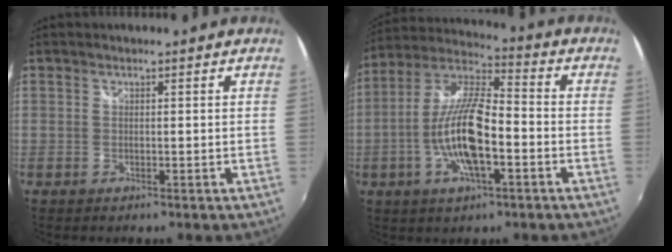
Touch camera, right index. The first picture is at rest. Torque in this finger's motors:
{"motor_torque": [2.14, 0.00, 1.05, 0.18]}